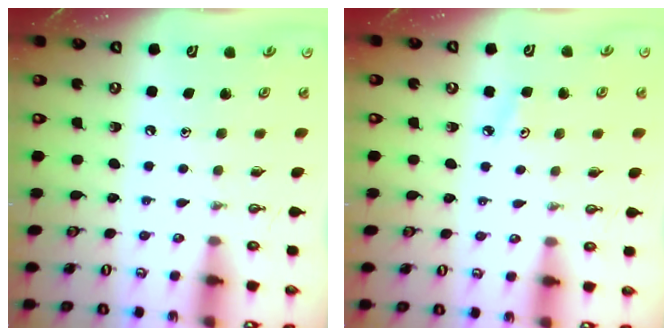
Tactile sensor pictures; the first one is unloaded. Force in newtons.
{"total": 3.4, "press": 3.3, "slide": 0.4}